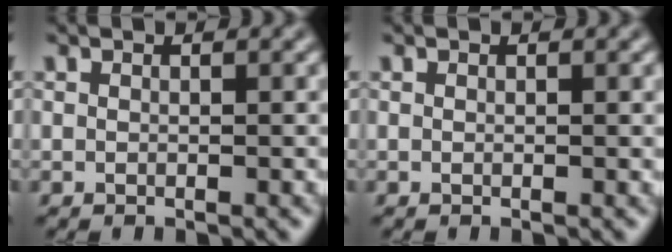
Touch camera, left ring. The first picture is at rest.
{"total": 0.0}